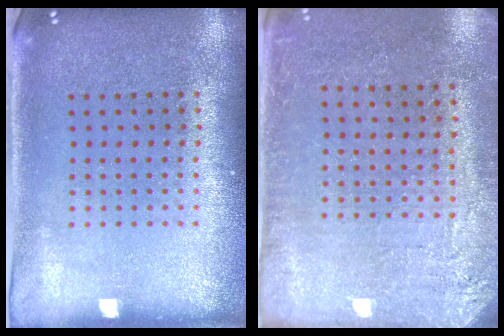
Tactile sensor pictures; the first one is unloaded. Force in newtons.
{"total": 2.8, "press": 2.6, "slide": 1.1}